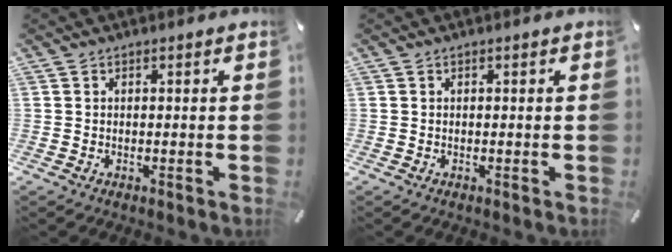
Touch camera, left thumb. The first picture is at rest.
{"total": 0.0}